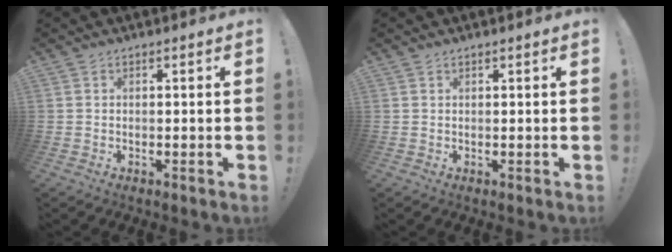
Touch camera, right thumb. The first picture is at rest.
{"total": 0.5, "force": [0.5, 0.0, 0.2], "torque": [-0.001, -0.001, 0.008]}